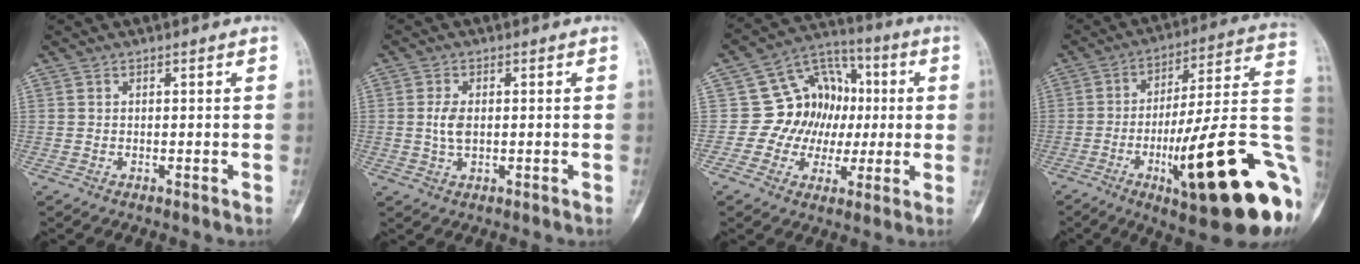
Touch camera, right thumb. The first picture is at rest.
{"total": 3.5, "force": [0.1, 2.0, 2.8], "torque": [-0.056, -0.002, 0.002]}
{"total": 13.4, "force": [0.3, 12.0, 6.0], "torque": [-0.025, 0.026, 0.003]}
{"total": 28.7, "force": [-7.9, 5.8, 26.9], "torque": [-0.332, 0.013, -0.111]}